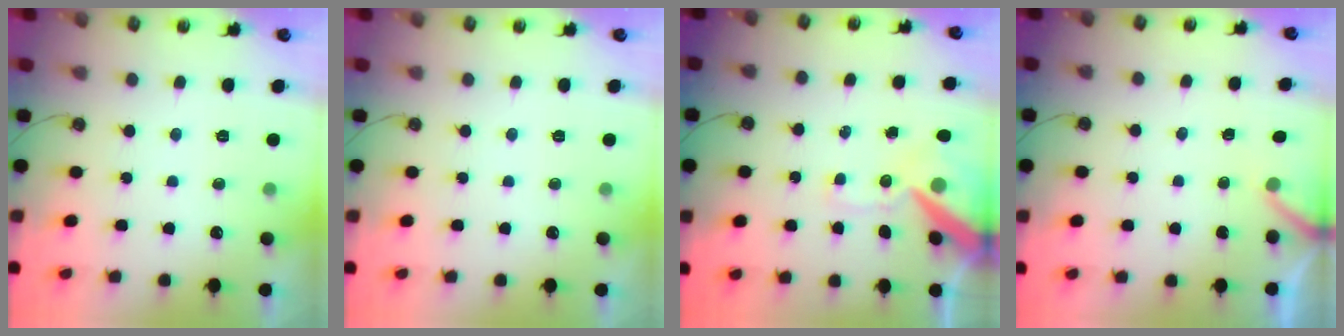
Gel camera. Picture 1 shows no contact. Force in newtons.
{"total": 0.0}
{"total": 13.9, "press": 13.7, "slide": 2.2}
{"total": 2.5, "press": 2.5, "slide": 0.2}